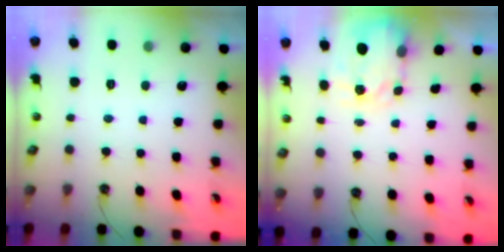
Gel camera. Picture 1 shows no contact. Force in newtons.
{"total": 3.5, "press": 3.5, "slide": 0.5}